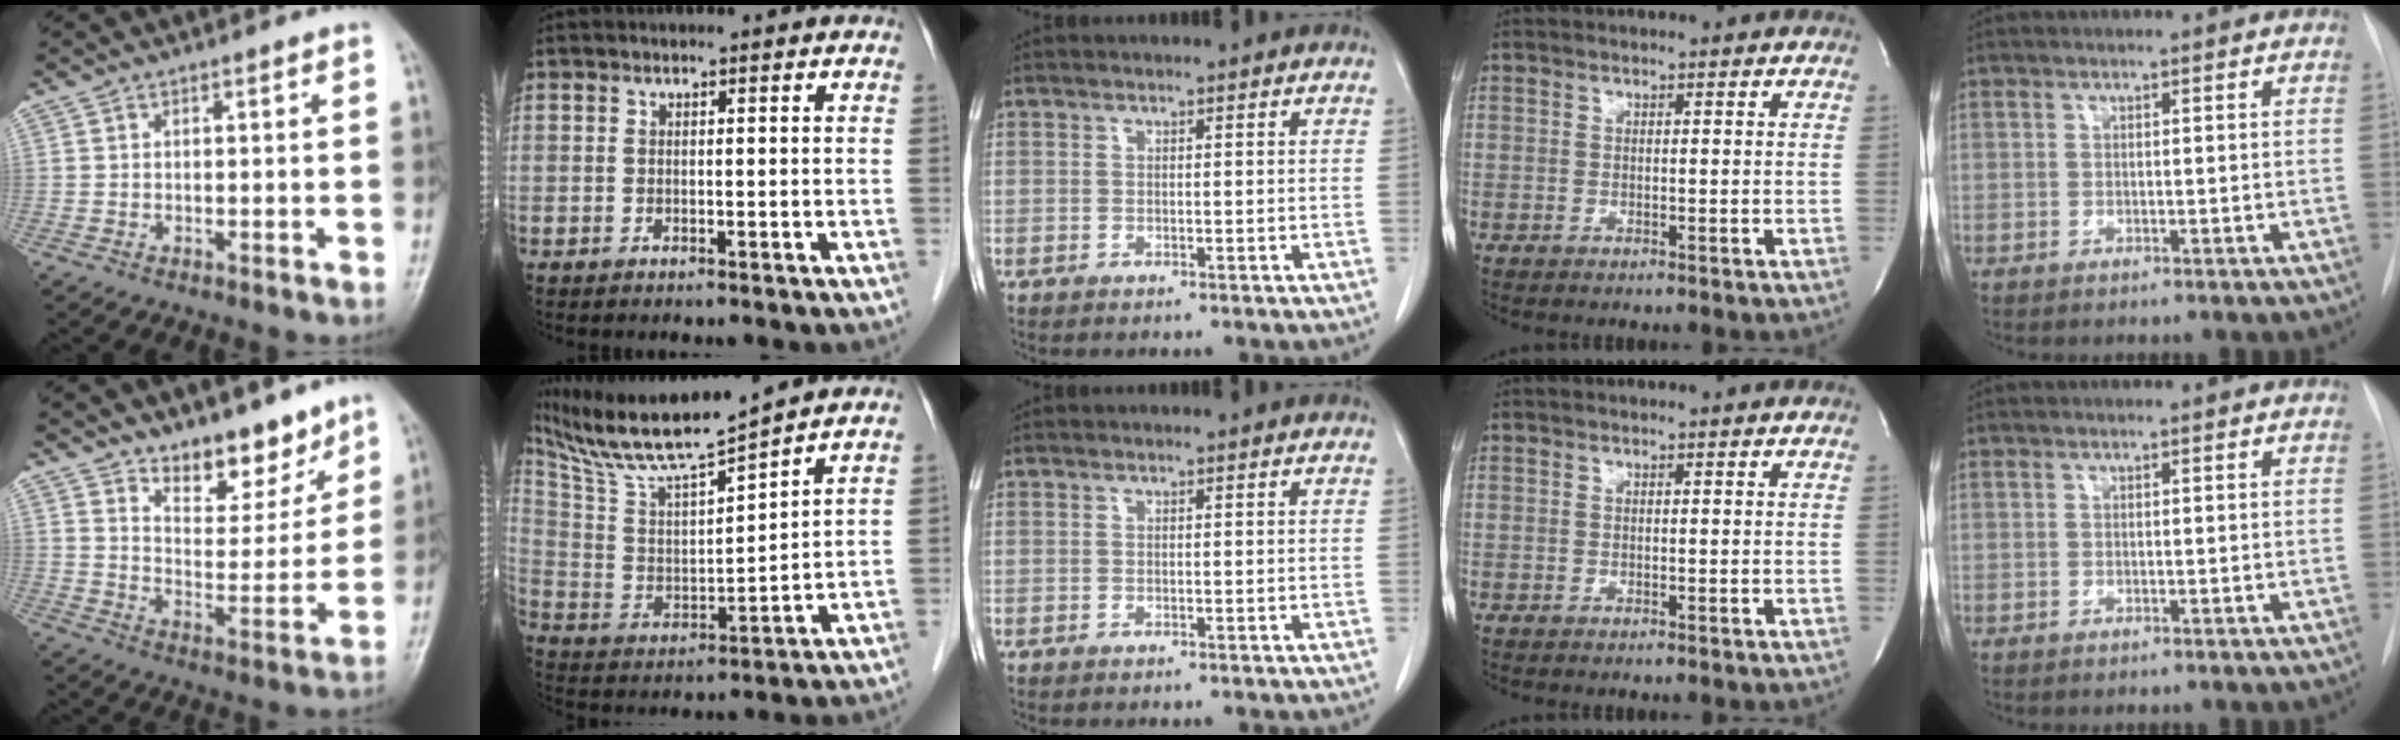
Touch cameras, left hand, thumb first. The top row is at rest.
{"thumb": {"total": 10.6, "force": [8.4, 4.6, 4.6], "torque": [-0.034, -0.069, 0.143]}, "index": {"total": 15.0, "force": [13.1, -0.6, 7.2], "torque": [-0.142, 0.007, 0.249]}}